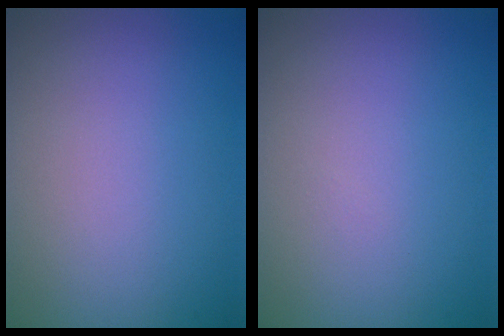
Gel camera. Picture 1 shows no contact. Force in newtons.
{"total": 0.0}